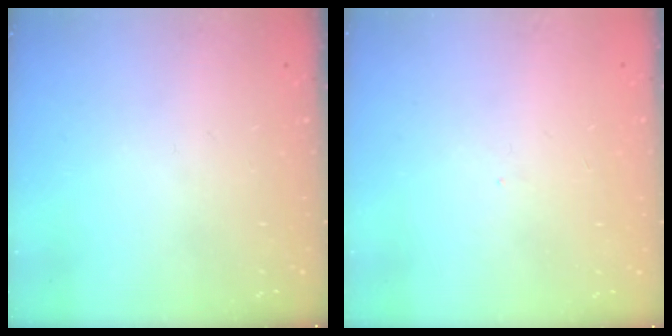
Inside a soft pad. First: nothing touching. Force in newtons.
{"total": 0.9, "press": 0.8, "slide": 0.4}